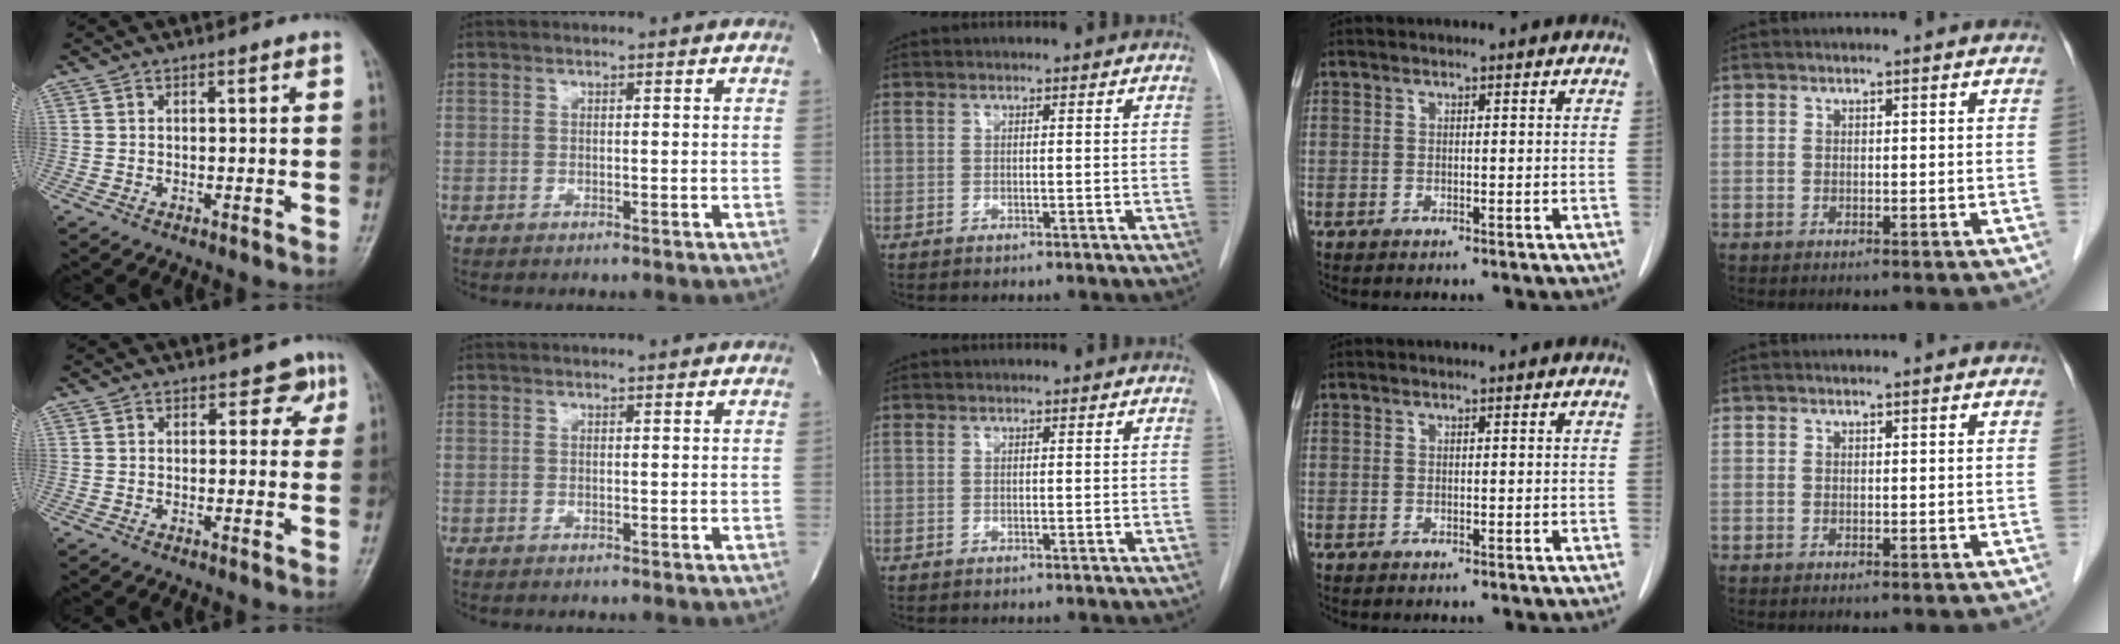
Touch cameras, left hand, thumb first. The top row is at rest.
{"thumb": {"total": 3.1, "force": [1.6, 2.2, 1.3], "torque": [0.017, -0.004, 0.014]}, "index": {"total": 1.6, "force": [1.6, -0.1, 0.3], "torque": [-0.010, 0.007, 0.018]}}